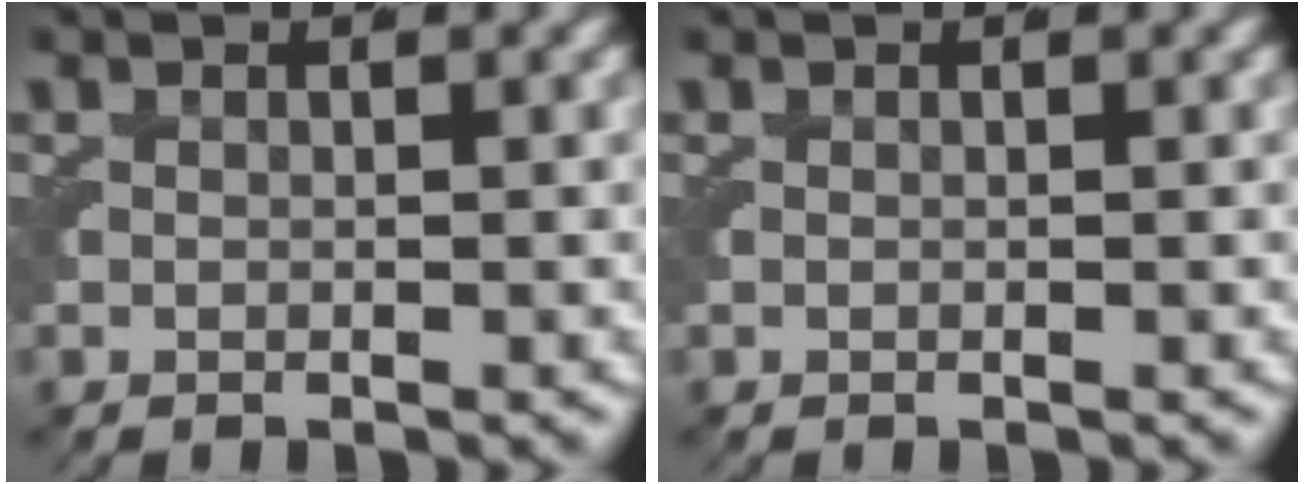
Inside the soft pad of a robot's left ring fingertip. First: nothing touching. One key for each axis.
{"total": 0.0}